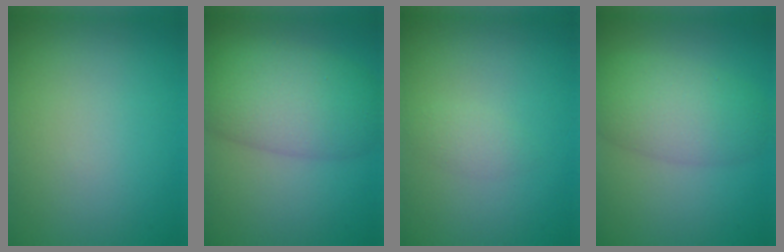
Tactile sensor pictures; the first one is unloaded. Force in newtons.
{"total": 7.9, "press": 7.9, "slide": 0.3}
{"total": 1.1, "press": 1.1, "slide": 0.1}
{"total": 5.4, "press": 5.4, "slide": 0.2}